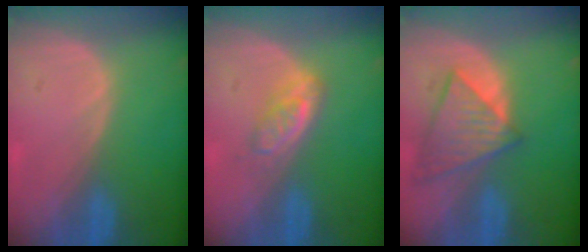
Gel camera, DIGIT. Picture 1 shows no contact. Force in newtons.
{"total": 3.8, "press": 3.8, "slide": 0.2}
{"total": 8.1, "press": 7.2, "slide": 3.6}